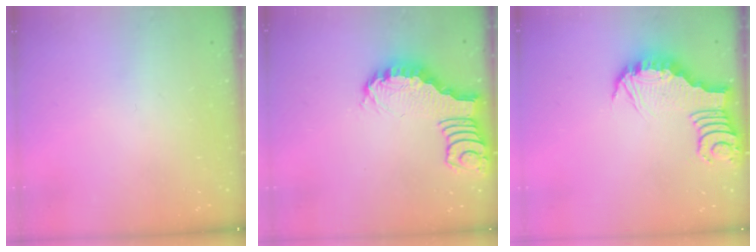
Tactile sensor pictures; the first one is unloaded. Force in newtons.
{"total": 2.5, "press": 2.4, "slide": 0.5}
{"total": 3.6, "press": 3.6, "slide": 0.2}